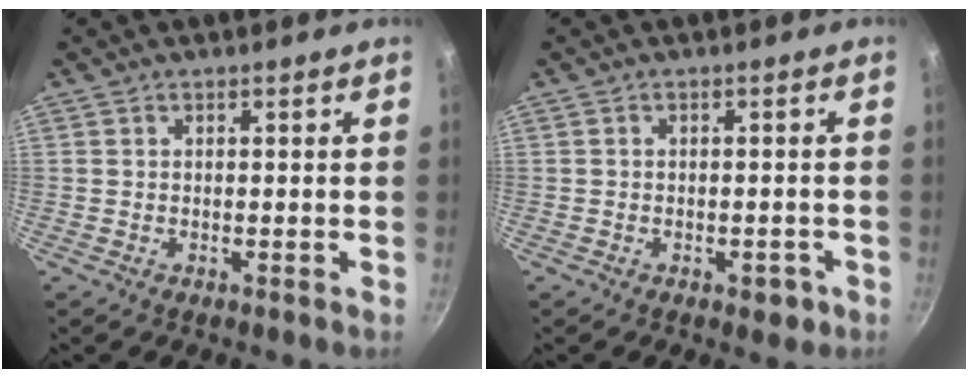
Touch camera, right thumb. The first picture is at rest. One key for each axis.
{"total": 3.1, "fx": -1.5, "fy": 1.8, "fz": 2.1, "tx": -0.014, "ty": 0.016, "tz": -0.011}